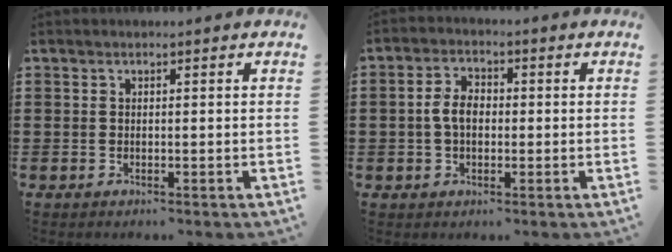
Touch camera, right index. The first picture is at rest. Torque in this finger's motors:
{"motor_torque": [0.33, -0.23, 0.12, 0.10]}